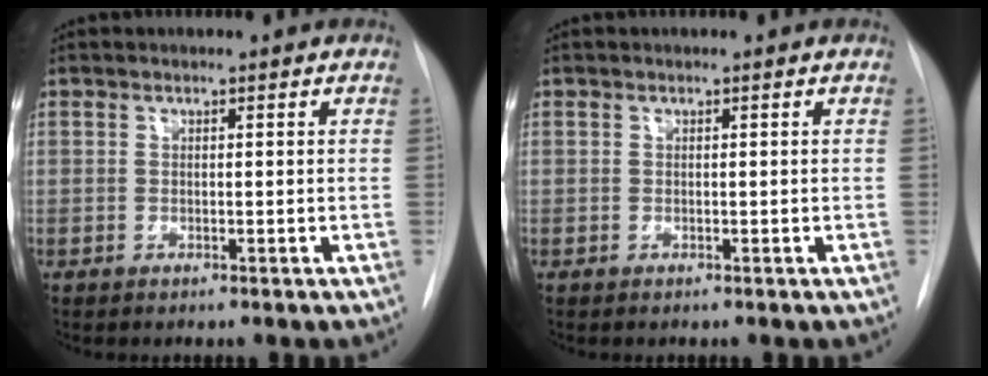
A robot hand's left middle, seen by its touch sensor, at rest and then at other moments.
{"total": 0.0}